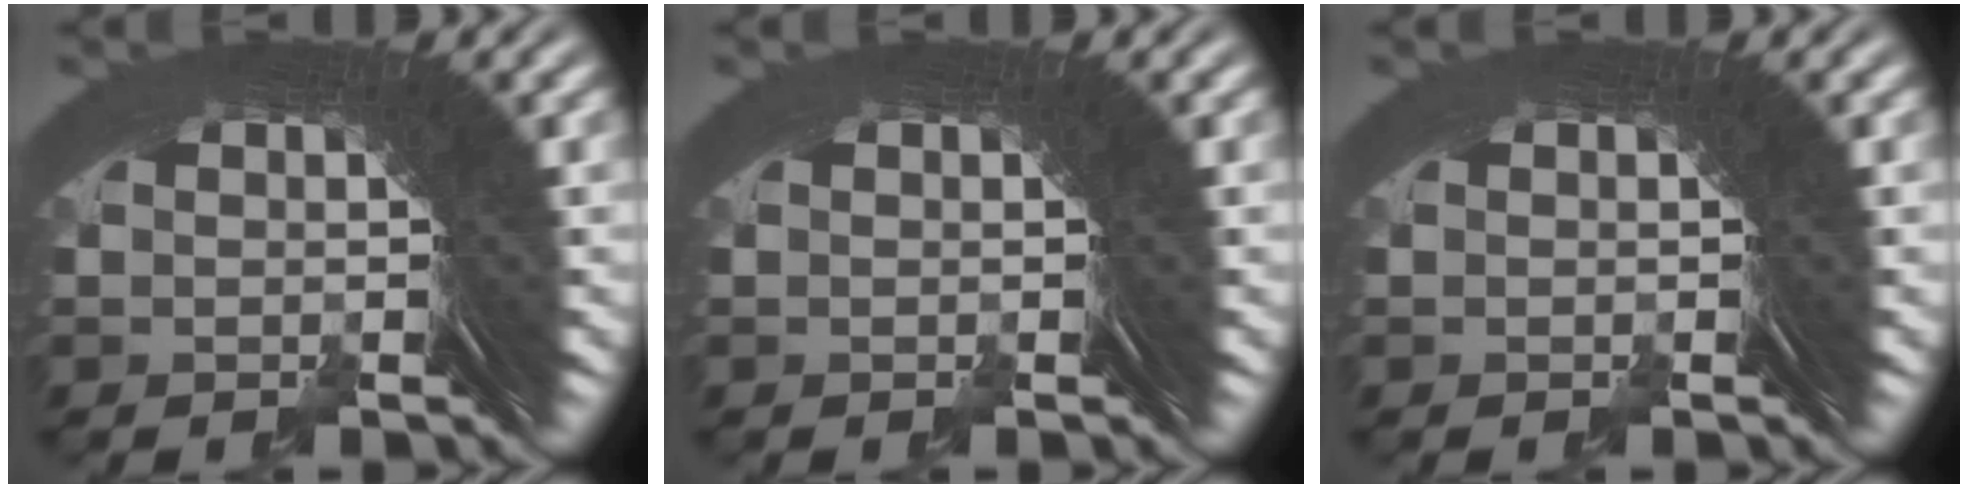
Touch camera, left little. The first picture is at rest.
{"total": 0.0}
{"total": 0.0}